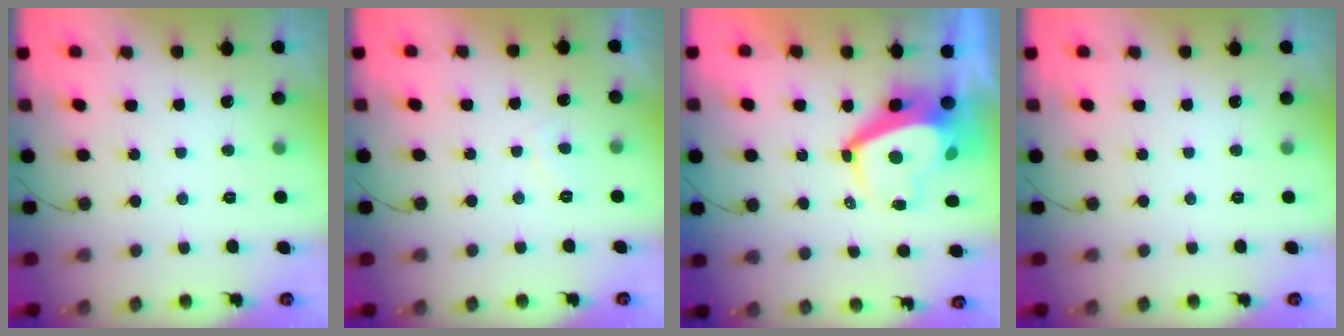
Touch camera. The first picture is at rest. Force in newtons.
{"total": 1.3, "press": 1.1, "slide": 0.7}
{"total": 9.5, "press": 9.4, "slide": 1.1}
{"total": 0.0}